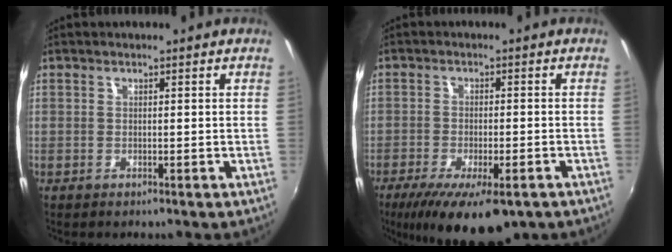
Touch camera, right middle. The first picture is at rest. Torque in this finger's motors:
{"motor_torque": [1.13, -1.01, 0.23, 0.13]}